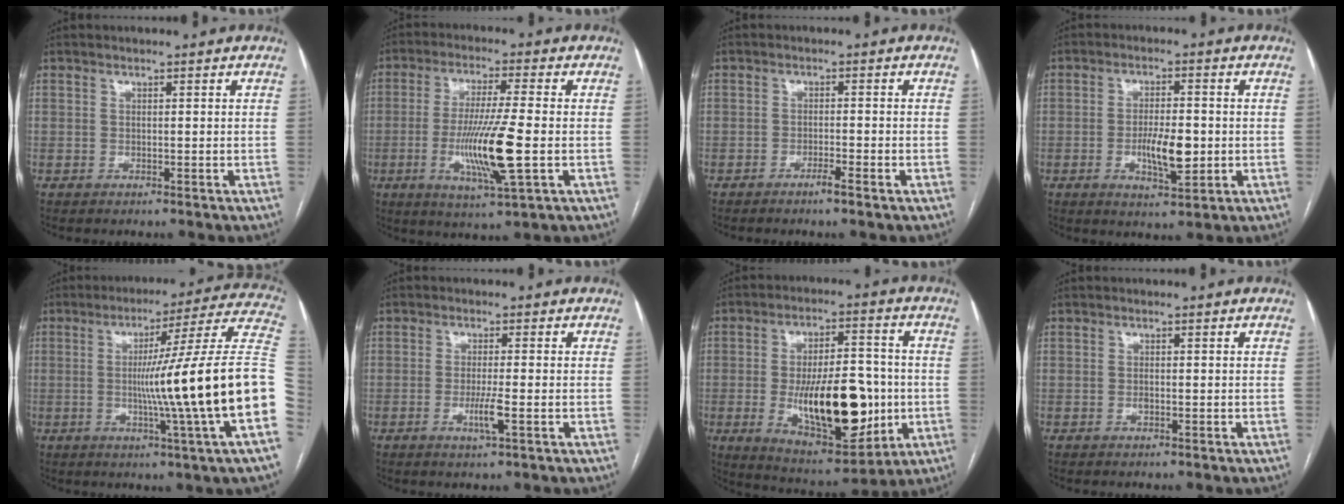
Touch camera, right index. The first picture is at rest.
{"total": 11.8, "force": [-2.5, 0.2, 11.5], "torque": [-0.223, -0.019, -0.047]}
{"total": 2.2, "force": [-1.5, -0.2, 1.5], "torque": [-0.027, 0.000, -0.027]}
{"total": 6.7, "force": [-1.2, 2.0, 6.2], "torque": [-0.111, -0.006, -0.017]}
{"total": 22.6, "force": [-3.4, -3.0, 22.2], "torque": [-0.250, 0.002, -0.072]}
{"total": 3.5, "force": [-1.1, -0.1, 3.3], "torque": [-0.064, -0.008, -0.021]}
{"total": 18.7, "force": [-3.1, 6.8, 17.1], "torque": [-0.280, -0.002, -0.035]}
{"total": 0.6, "force": [-0.2, 0.3, 0.5], "torque": [-0.013, 0.000, -0.004]}